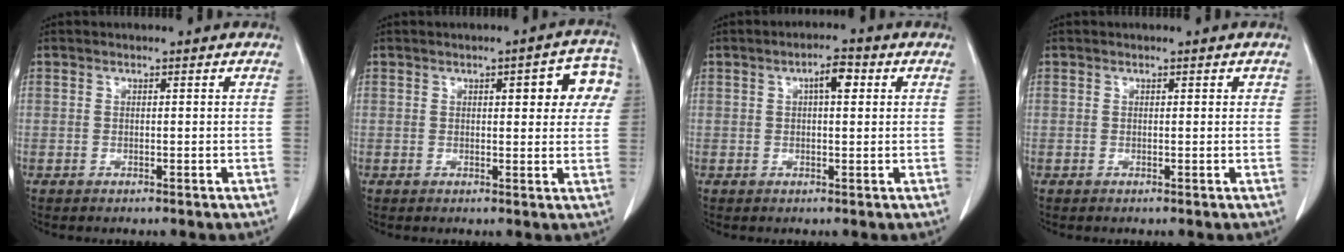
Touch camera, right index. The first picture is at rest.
{"total": 8.0, "force": [2.6, 2.5, 7.1], "torque": [-0.074, 0.018, 0.025]}
{"total": 3.5, "force": [1.1, 1.1, 3.2], "torque": [-0.053, 0.010, 0.015]}
{"total": 0.5, "force": [0.3, 0.3, 0.4], "torque": [-0.002, 0.001, 0.001]}